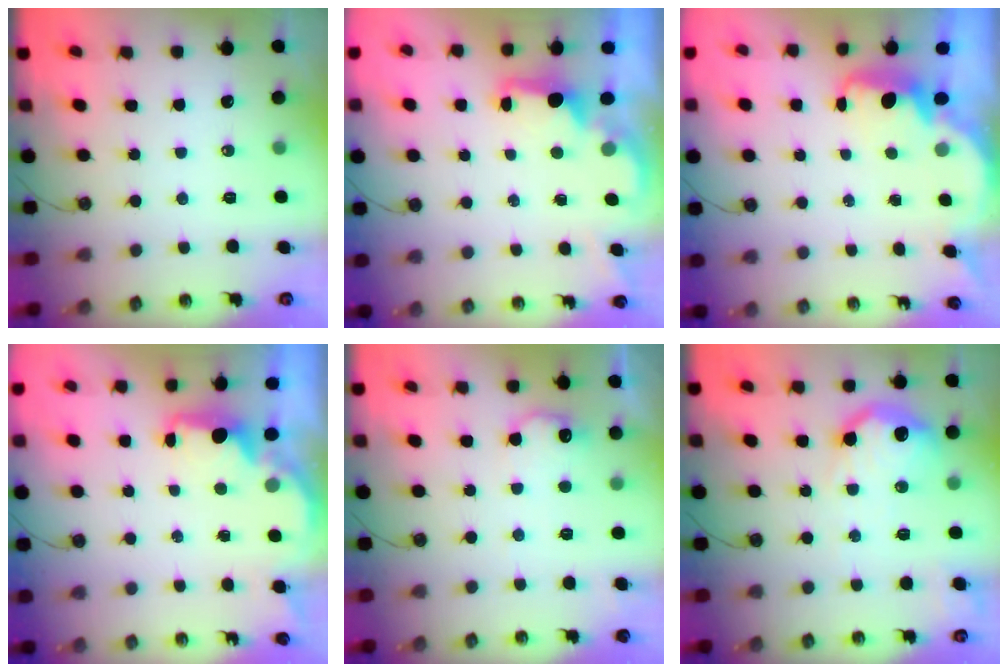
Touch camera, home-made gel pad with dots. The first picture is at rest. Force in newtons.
{"total": 1.7, "press": 1.5, "slide": 0.7}
{"total": 2.4, "press": 2.4, "slide": 0.6}
{"total": 2.2, "press": 2.1, "slide": 0.6}
{"total": 10.4, "press": 10.4, "slide": 0.4}
{"total": 16.9, "press": 16.8, "slide": 1.0}